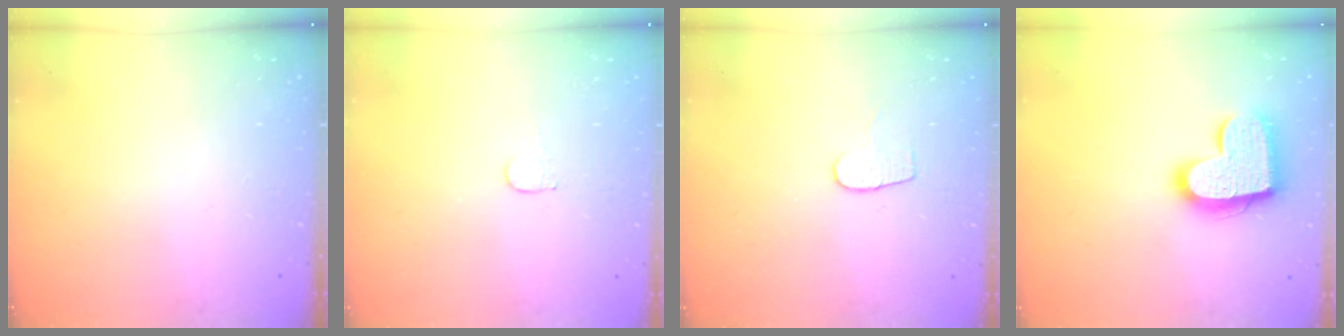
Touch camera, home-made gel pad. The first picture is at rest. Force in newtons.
{"total": 3.7, "press": 3.7, "slide": 0.3}
{"total": 5.4, "press": 5.4, "slide": 0.6}
{"total": 17.6, "press": 17.5, "slide": 1.3}